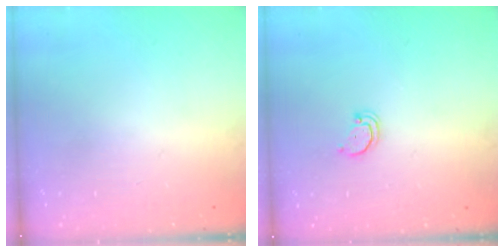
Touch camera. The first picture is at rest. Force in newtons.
{"total": 2.0, "press": 2.0, "slide": 0.2}